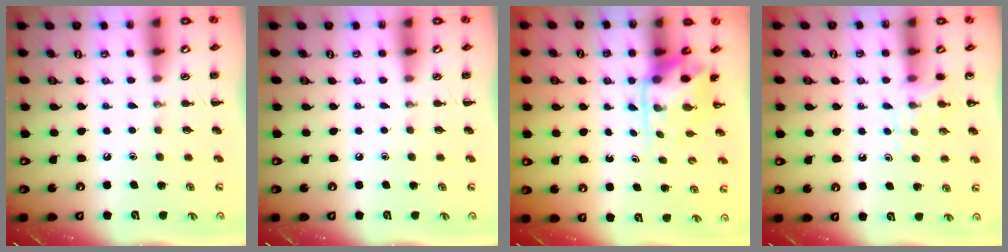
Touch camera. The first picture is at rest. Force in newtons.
{"total": 0.0}
{"total": 3.5, "press": 3.4, "slide": 0.8}
{"total": 6.5, "press": 6.3, "slide": 1.7}